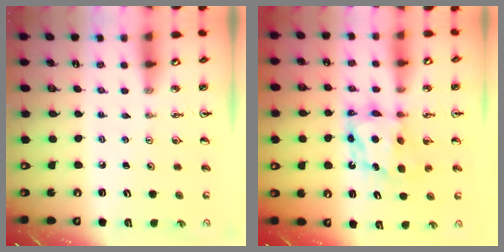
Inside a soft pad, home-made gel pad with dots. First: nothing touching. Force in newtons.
{"total": 6.6, "press": 6.6, "slide": 0.2}